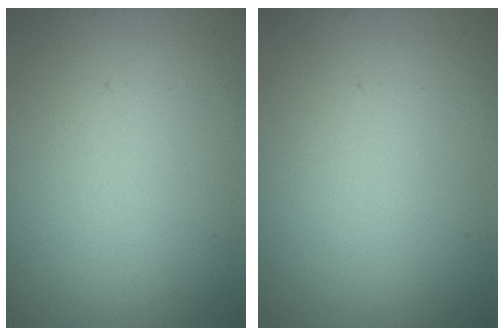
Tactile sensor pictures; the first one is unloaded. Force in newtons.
{"total": 0.0}